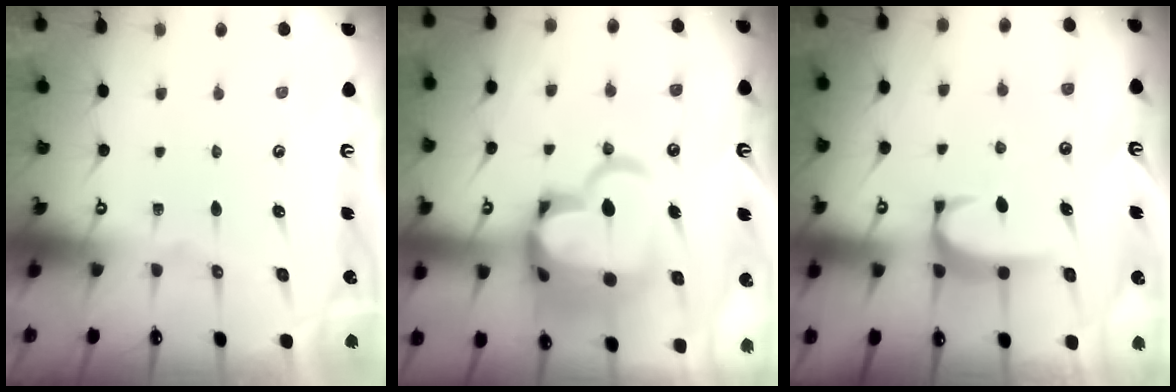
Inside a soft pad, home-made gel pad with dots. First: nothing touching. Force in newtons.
{"total": 15.2, "press": 15.1, "slide": 2.2}
{"total": 1.8, "press": 1.7, "slide": 0.5}